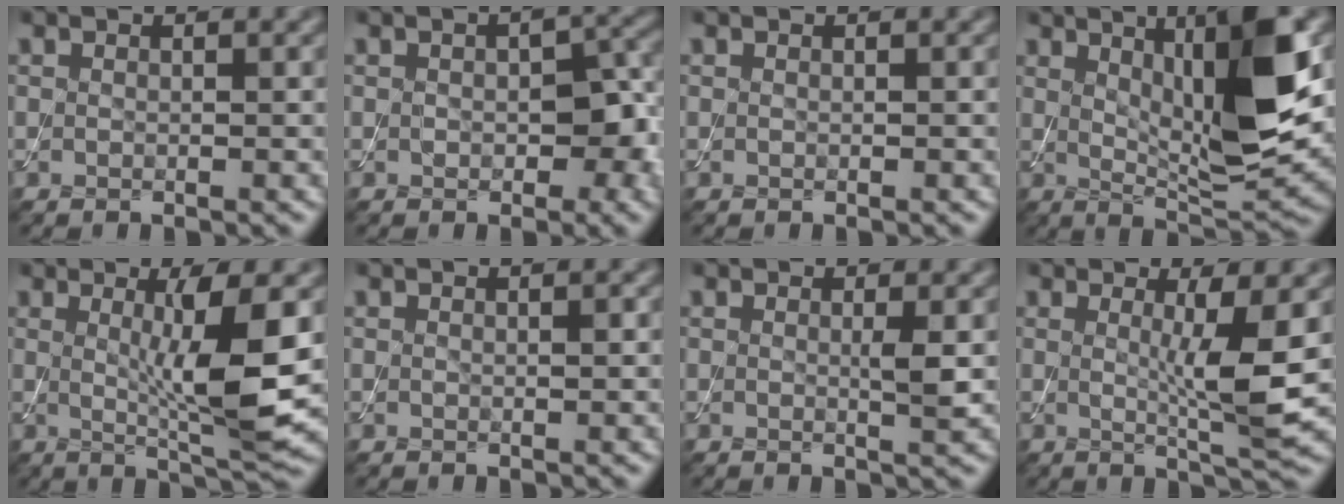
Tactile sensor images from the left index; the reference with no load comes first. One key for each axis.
{"total": 4.3, "fx": -0.3, "fy": 2.6, "fz": 3.5, "tx": -0.050, "ty": -0.003, "tz": -0.002}
{"total": 0.0}
{"total": 9.5, "fx": 2.4, "fy": 2.0, "fz": 9.0, "tx": -0.135, "ty": -0.015, "tz": 0.050}
{"total": 6.9, "fx": 0.5, "fy": 1.0, "fz": 6.8, "tx": -0.111, "ty": -0.014, "tz": 0.015}
{"total": 0.6, "fx": 0.1, "fy": 0.1, "fz": 0.6, "tx": -0.008, "ty": 0.001, "tz": 0.001}
{"total": 1.4, "fx": 0.2, "fy": 0.0, "fz": 1.4, "tx": -0.023, "ty": -0.001, "tz": 0.000}
{"total": 4.8, "fx": 0.5, "fy": 0.6, "fz": 4.7, "tx": -0.073, "ty": -0.013, "tz": 0.010}